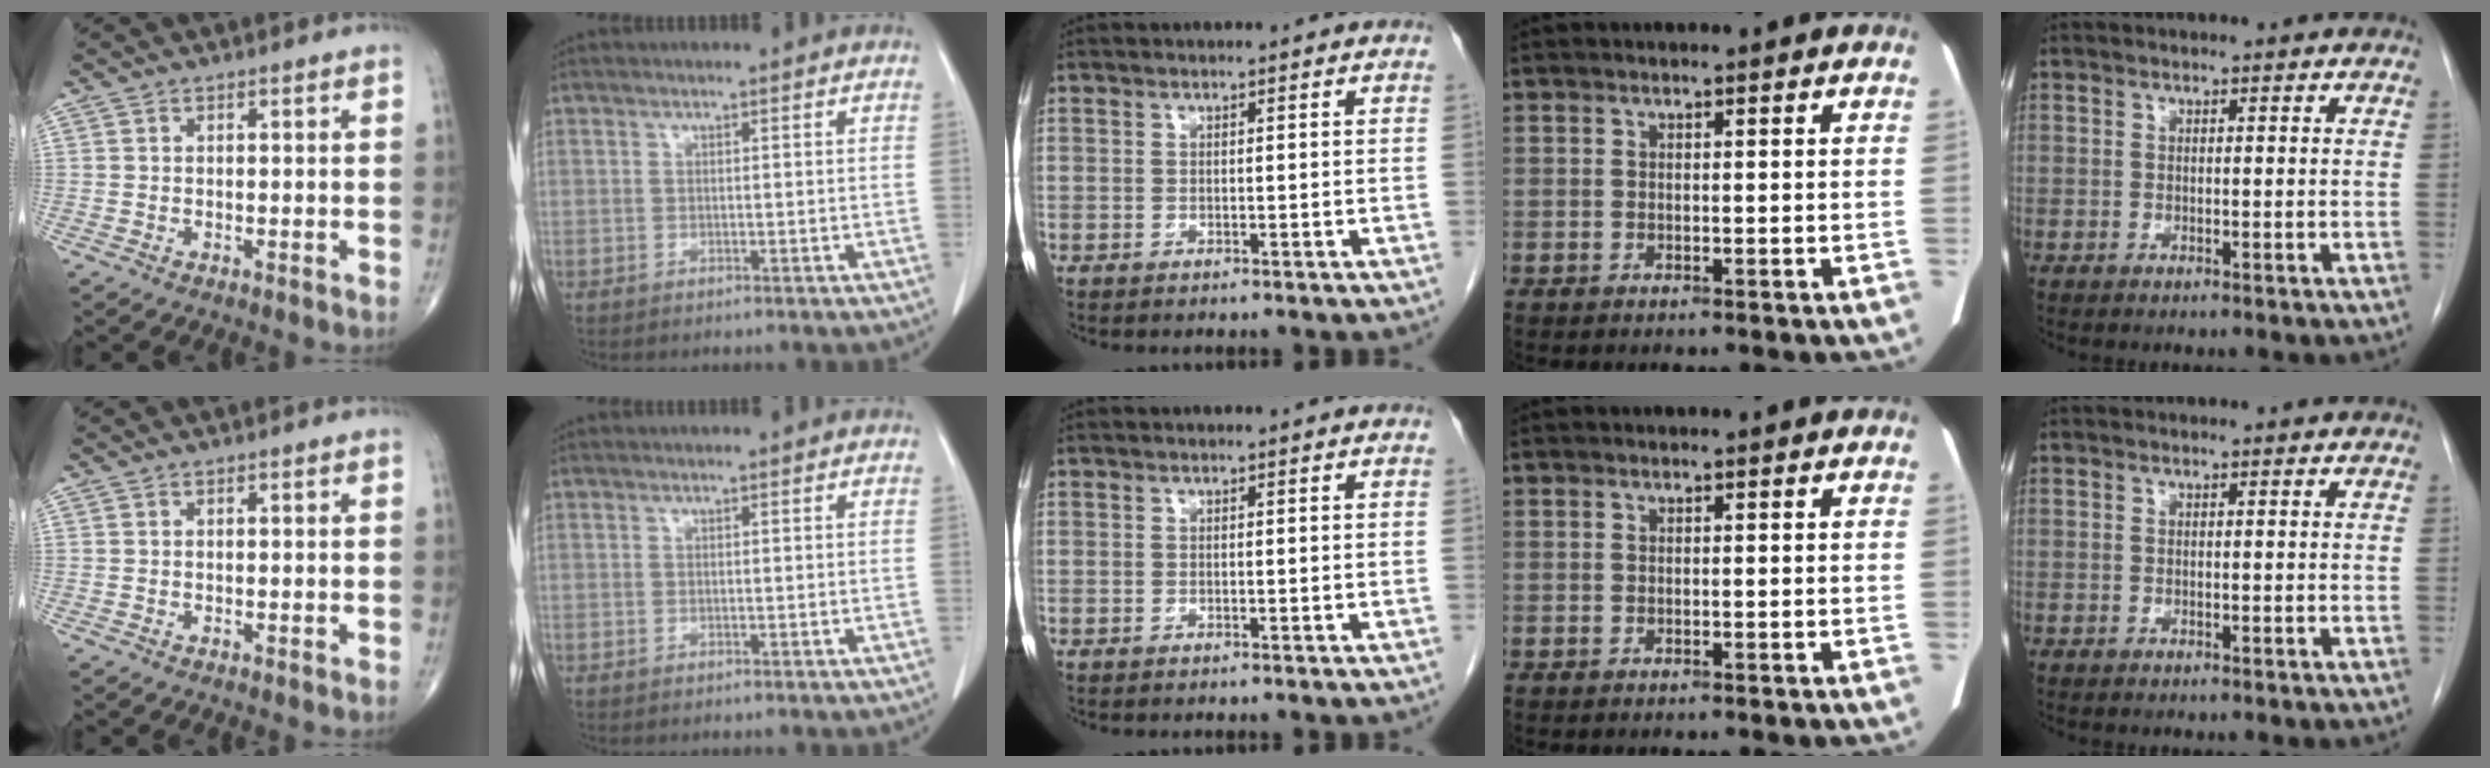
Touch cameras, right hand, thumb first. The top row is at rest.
{}